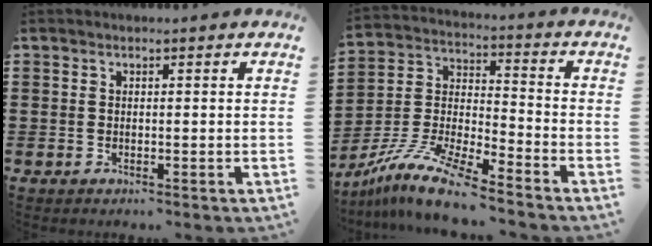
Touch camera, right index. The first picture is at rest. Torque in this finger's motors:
{"motor_torque": [0.84, 1.30, 0.03, -0.07]}